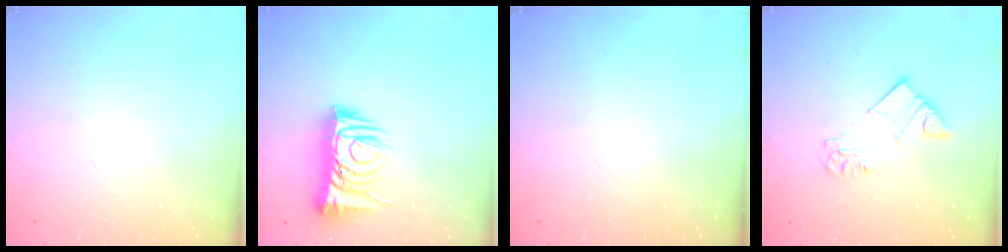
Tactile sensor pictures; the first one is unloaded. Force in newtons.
{"total": 9.9, "press": 9.8, "slide": 1.4}
{"total": 0.0}
{"total": 5.9, "press": 5.9, "slide": 0.4}